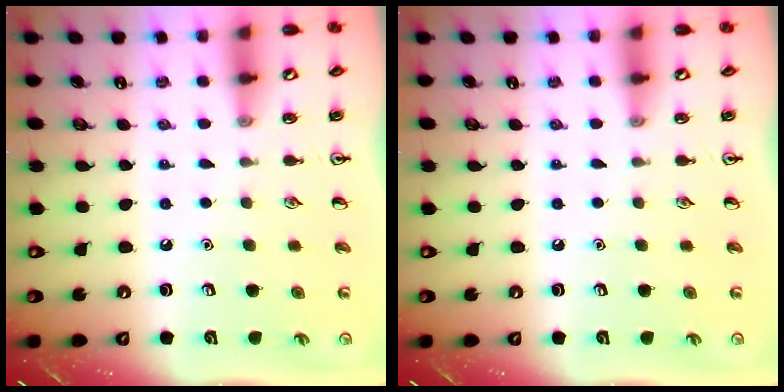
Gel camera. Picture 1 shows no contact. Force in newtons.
{"total": 0.0}